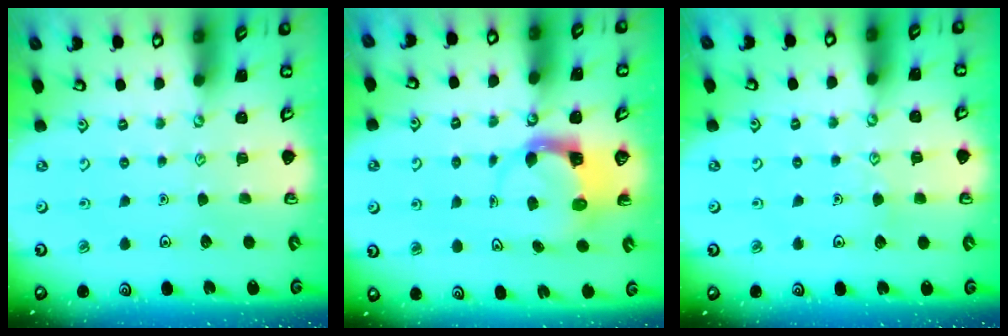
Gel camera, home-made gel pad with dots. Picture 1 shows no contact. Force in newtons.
{"total": 3.6, "press": 3.5, "slide": 0.5}
{"total": 3.5, "press": 3.5, "slide": 0.4}